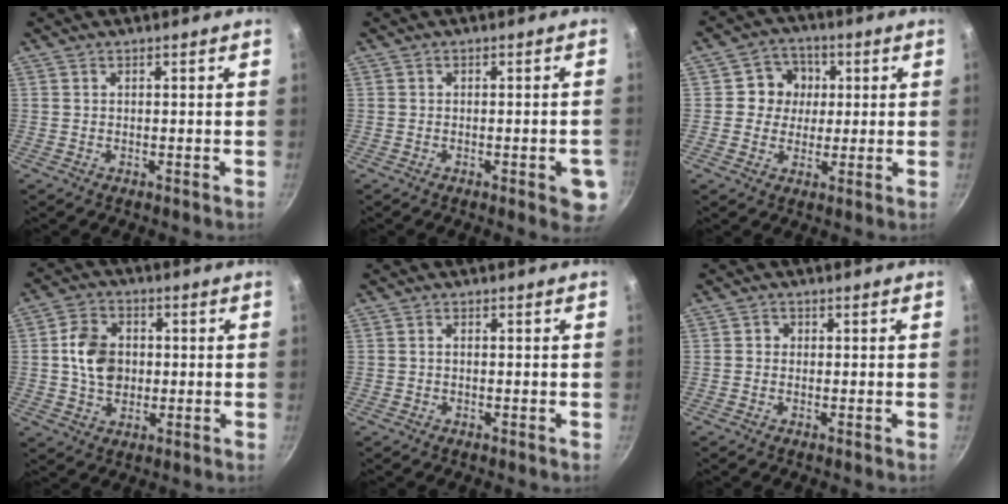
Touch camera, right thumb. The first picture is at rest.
{"total": 3.7, "force": [-1.0, 1.7, 3.2], "torque": [-0.026, -0.002, -0.014]}
{"total": 7.3, "force": [1.1, 6.8, 2.2], "torque": [0.010, 0.008, 0.005]}
{"total": 9.5, "force": [0.6, 7.4, 5.9], "torque": [-0.082, 0.011, 0.005]}
{"total": 0.9, "force": [0.0, 0.7, 0.5], "torque": [-0.009, 0.004, 0.000]}
{"total": 1.4, "force": [-0.1, 1.4, 0.5], "torque": [-0.002, 0.002, -0.005]}